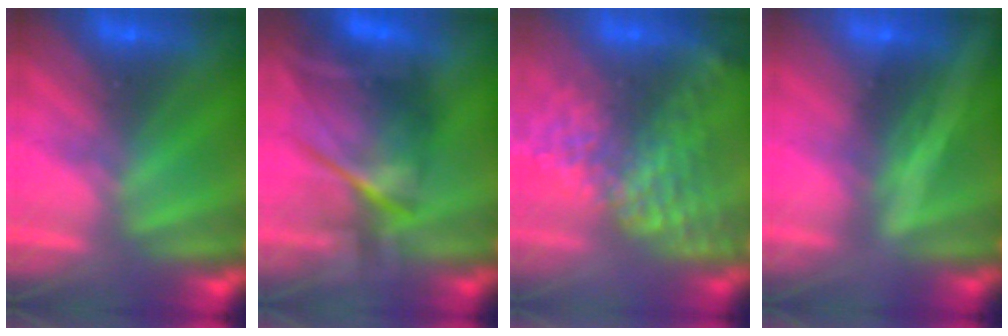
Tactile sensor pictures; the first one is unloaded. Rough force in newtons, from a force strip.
{"total": 6.9}
{"total": 7.7}
{"total": 1.9}